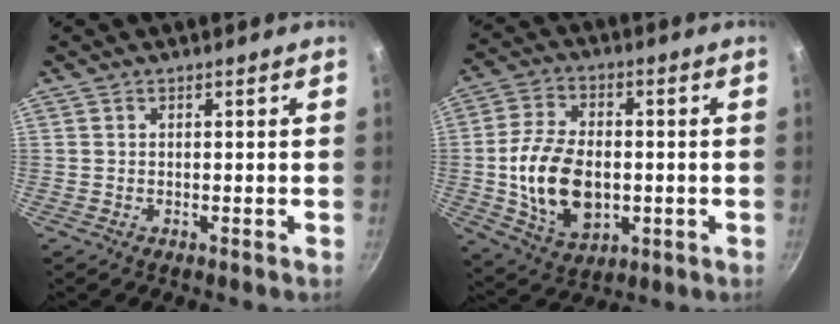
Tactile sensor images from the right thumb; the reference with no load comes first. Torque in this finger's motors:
{"motor_torque": [-0.09, 1.08, 0.68, 0.69, 0.15]}